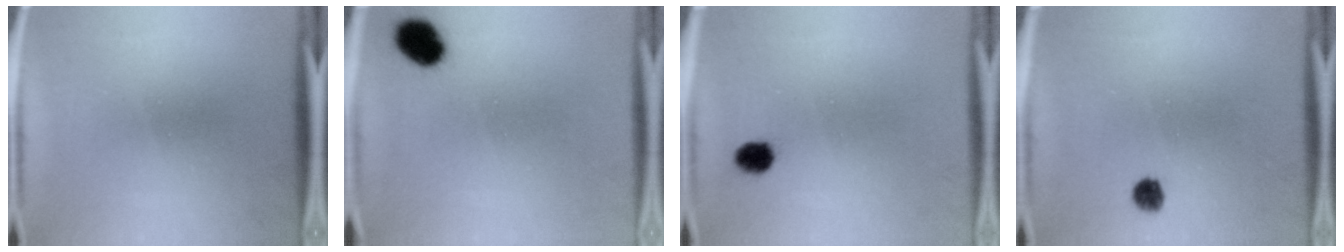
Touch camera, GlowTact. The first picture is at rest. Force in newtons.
{"total": 7.0}
{"total": 3.1}
{"total": 2.3}